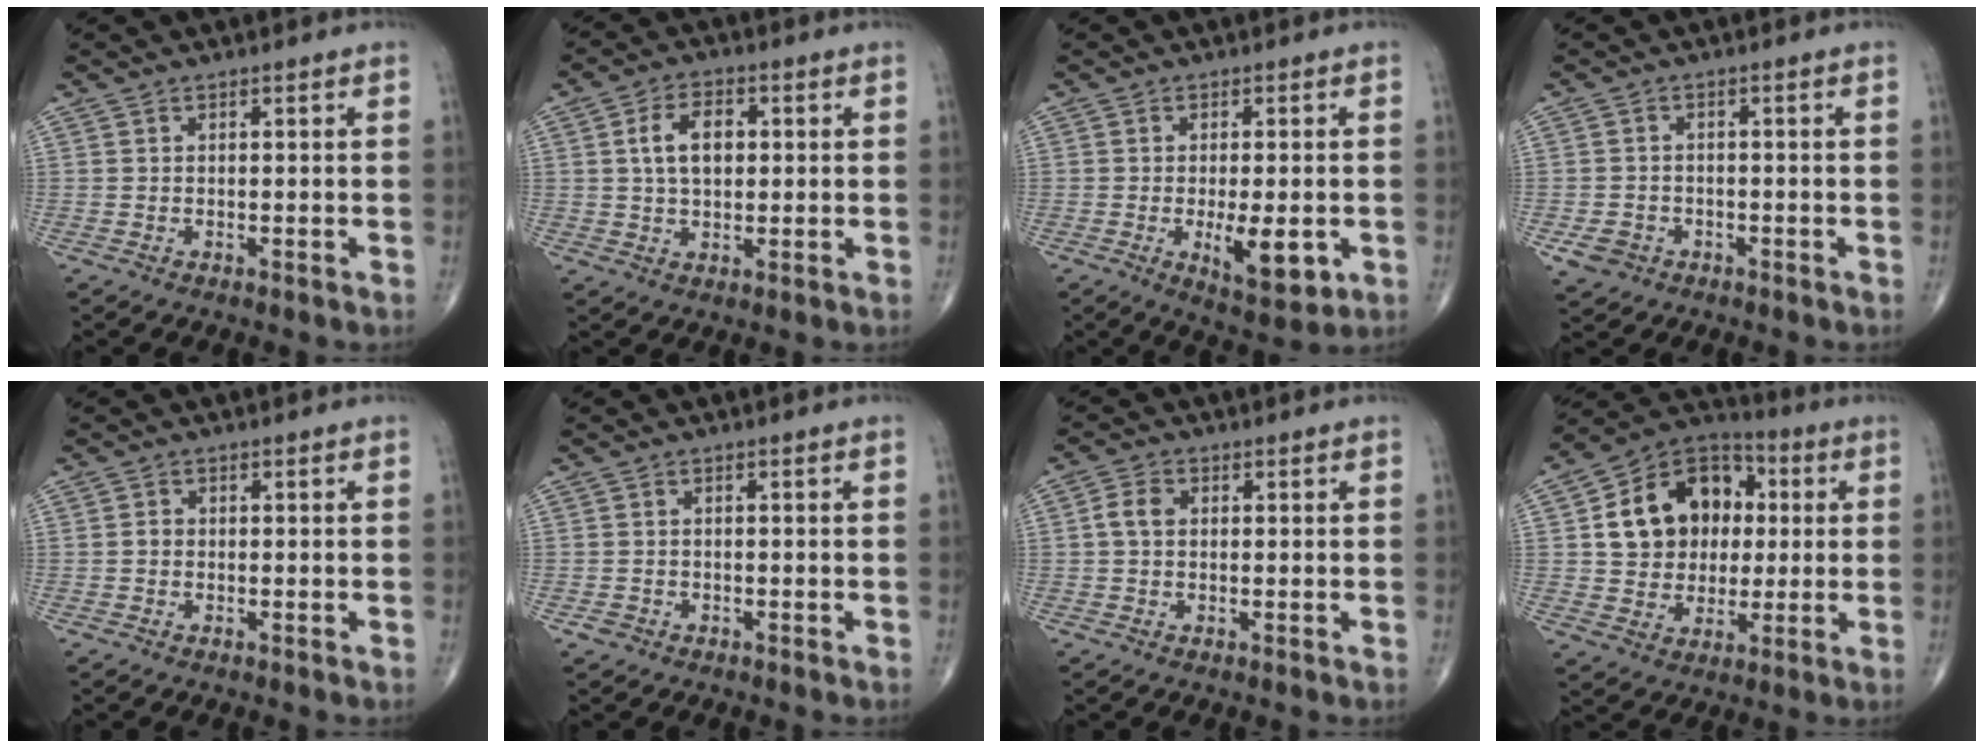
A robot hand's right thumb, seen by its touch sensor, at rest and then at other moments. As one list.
[{"total": 7.3, "force": [1.2, 4.6, 5.6], "torque": [-0.085, 0.008, 0.017]}, {"total": 8.9, "force": [-2.1, 3.4, 8.0], "torque": [-0.106, -0.018, -0.025]}, {"total": 4.0, "force": [-1.8, 3.3, 1.2], "torque": [-0.016, 0.010, -0.027]}, {"total": 1.2, "force": [-0.2, 1.0, 0.5], "torque": [-0.004, 0.003, -0.006]}, {"total": 1.5, "force": [-0.8, 1.2, 0.3], "torque": [0.000, 0.008, -0.015]}, {"total": 3.4, "force": [0.3, 2.4, 2.4], "torque": [-0.048, 0.009, 0.000]}, {"total": 17.2, "force": [2.5, 13.6, 10.1], "torque": [-0.123, 0.017, 0.041]}]